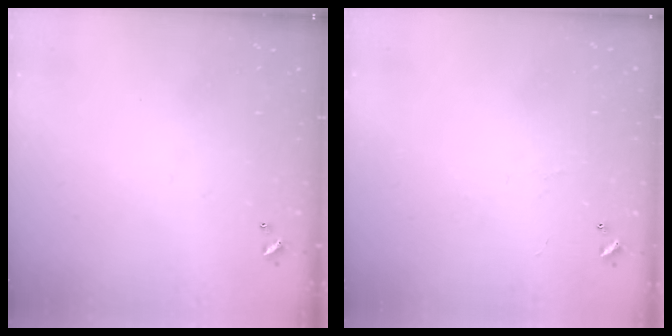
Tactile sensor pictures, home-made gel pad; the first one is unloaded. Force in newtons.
{"total": 3.2, "press": 3.2, "slide": 0.5}